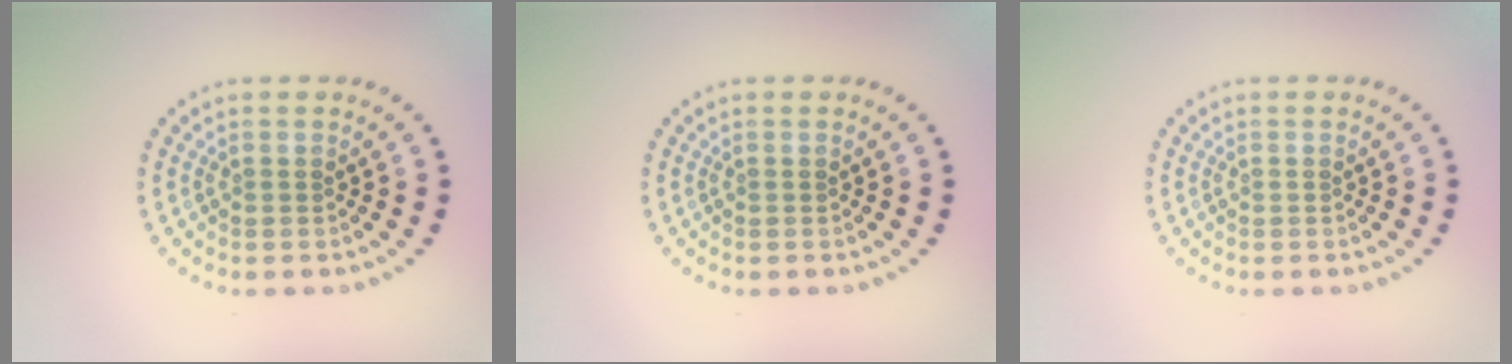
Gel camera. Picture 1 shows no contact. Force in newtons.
{"total": 0.0}
{"total": 0.0}